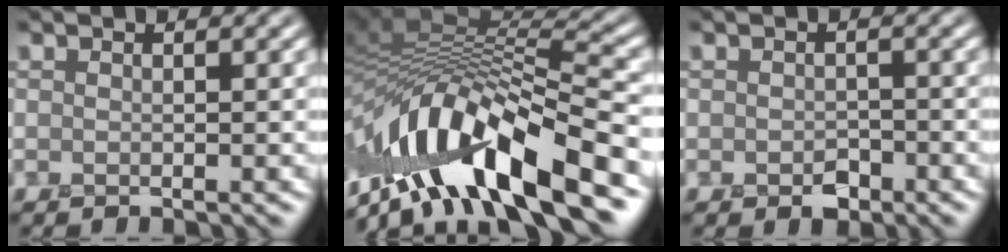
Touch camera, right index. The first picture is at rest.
{"total": 13.7, "force": [-7.3, 4.6, 10.5], "torque": [-0.196, 0.014, -0.121]}
{"total": 1.2, "force": [-0.8, 0.9, 0.4], "torque": [-0.007, -0.003, -0.012]}